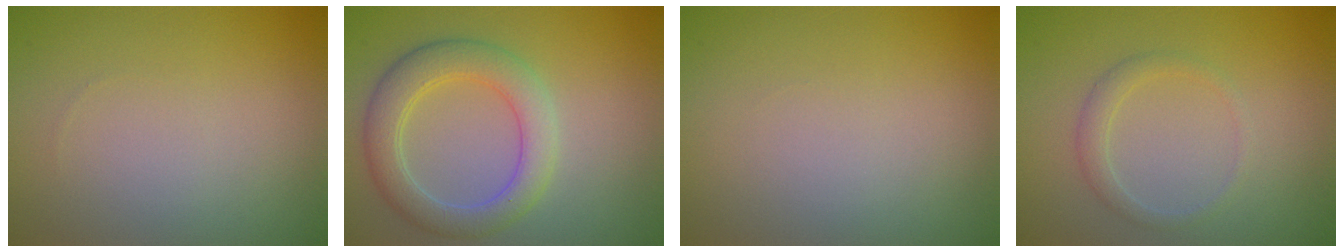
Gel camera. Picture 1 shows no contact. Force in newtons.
{"total": 4.7, "press": 4.7, "slide": 0.5}
{"total": 0.0}
{"total": 1.5, "press": 1.5, "slide": 0.2}